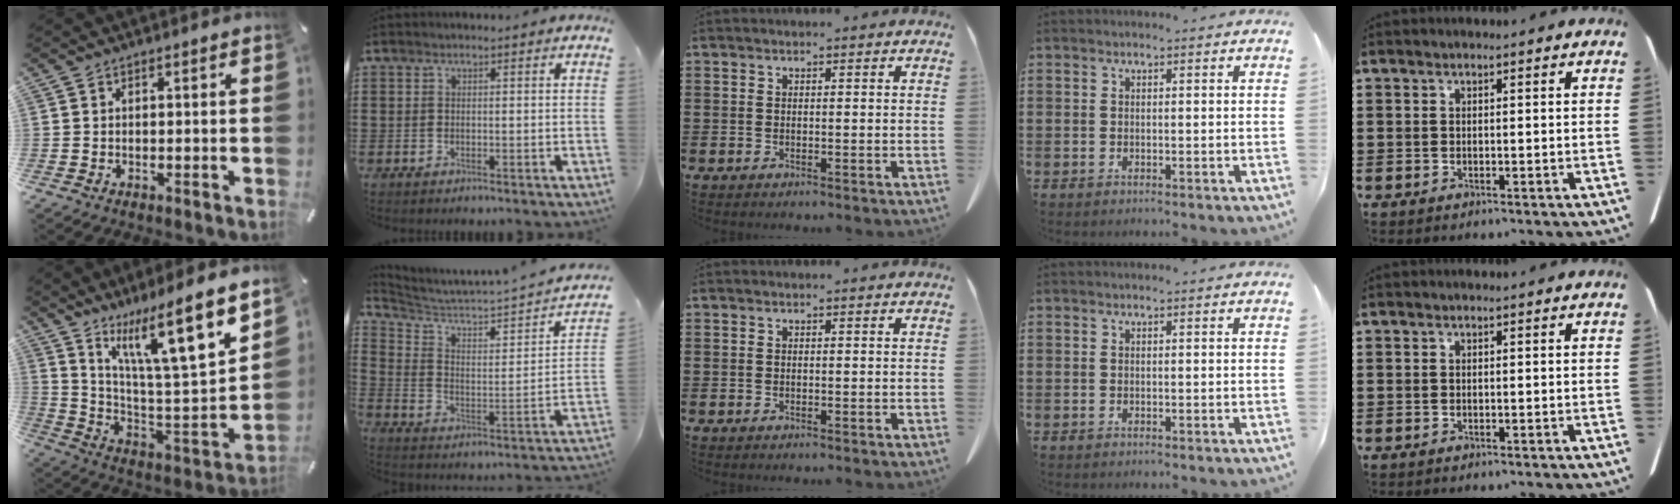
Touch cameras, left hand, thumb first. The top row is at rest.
{"thumb": {"total": 16.7, "force": [11.9, 2.5, 11.4], "torque": [-0.189, -0.103, 0.185]}, "index": {"total": 3.1, "force": [2.6, 0.2, 1.7], "torque": [-0.054, -0.037, 0.033]}}